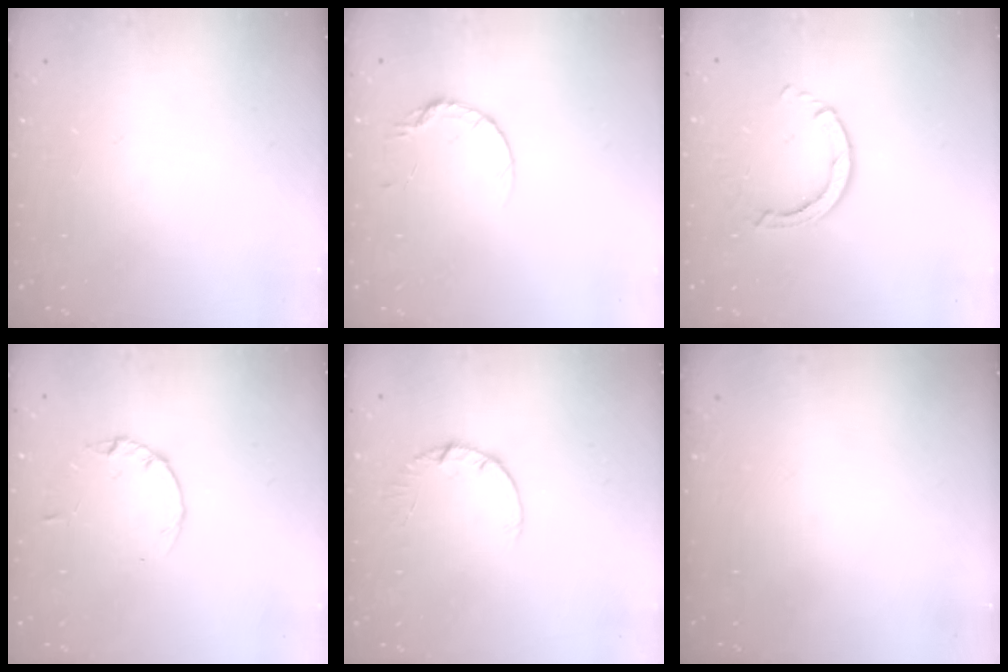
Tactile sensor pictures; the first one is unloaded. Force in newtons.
{"total": 5.3, "press": 5.2, "slide": 0.6}
{"total": 3.0, "press": 3.0, "slide": 0.4}
{"total": 2.8, "press": 2.8, "slide": 0.4}
{"total": 2.7, "press": 2.7, "slide": 0.4}
{"total": 0.0}